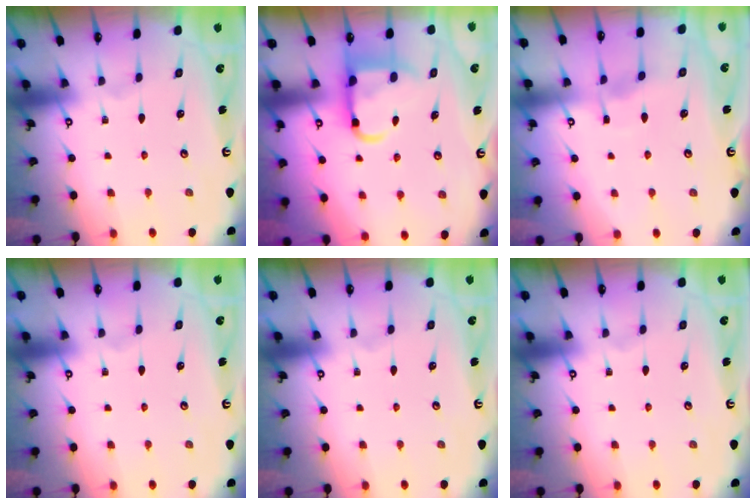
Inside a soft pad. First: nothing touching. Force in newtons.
{"total": 10.6, "press": 10.5, "slide": 1.6}
{"total": 4.3, "press": 4.3, "slide": 0.4}
{"total": 0.0}
{"total": 0.0}
{"total": 0.0}